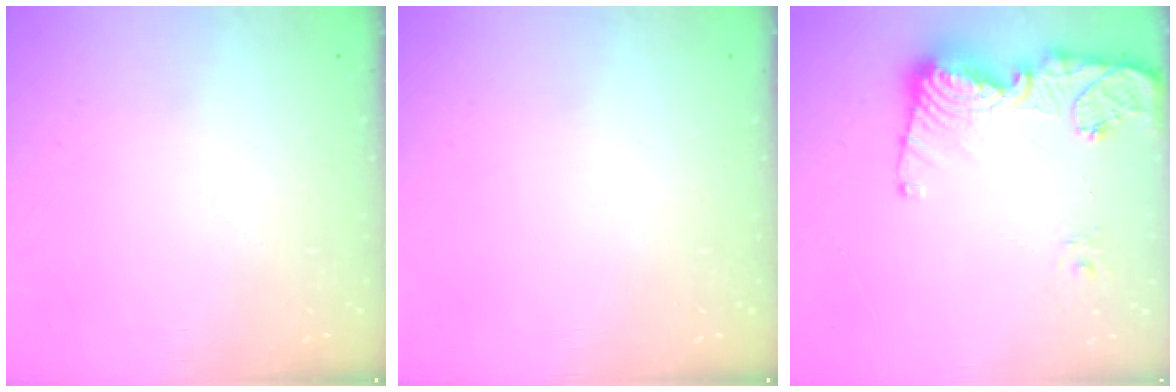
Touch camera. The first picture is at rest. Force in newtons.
{"total": 0.0}
{"total": 14.0, "press": 13.9, "slide": 1.5}